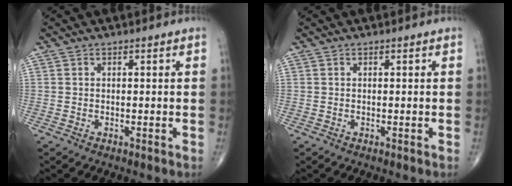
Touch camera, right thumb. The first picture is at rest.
{"total": 0.0}